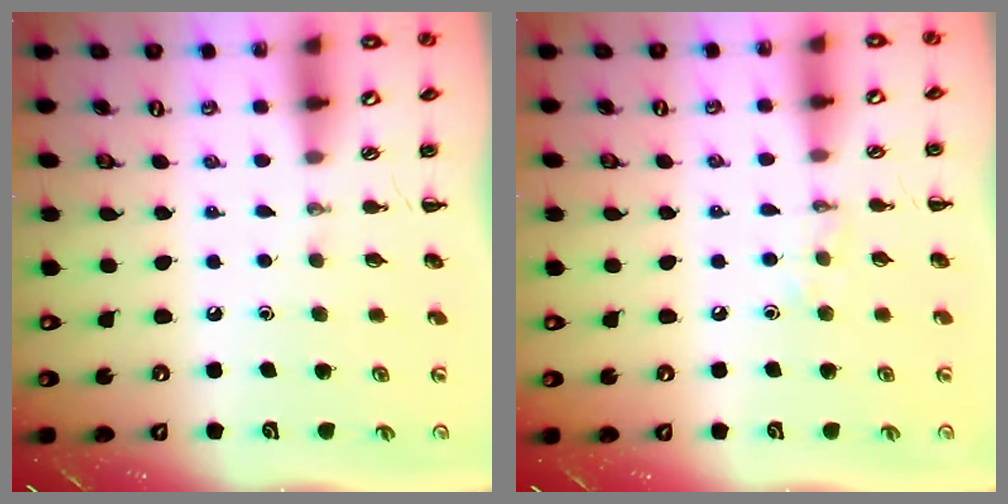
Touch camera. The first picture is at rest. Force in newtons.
{"total": 3.8, "press": 3.7, "slide": 1.2}